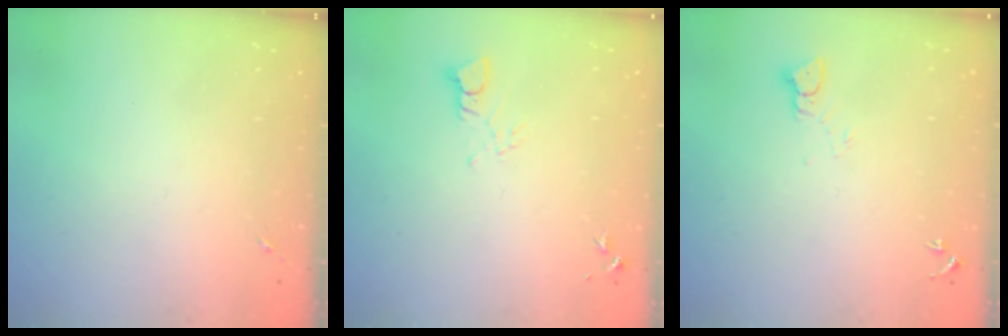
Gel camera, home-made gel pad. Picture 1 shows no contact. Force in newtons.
{"total": 3.2, "press": 3.2, "slide": 0.3}
{"total": 2.6, "press": 2.6, "slide": 0.1}